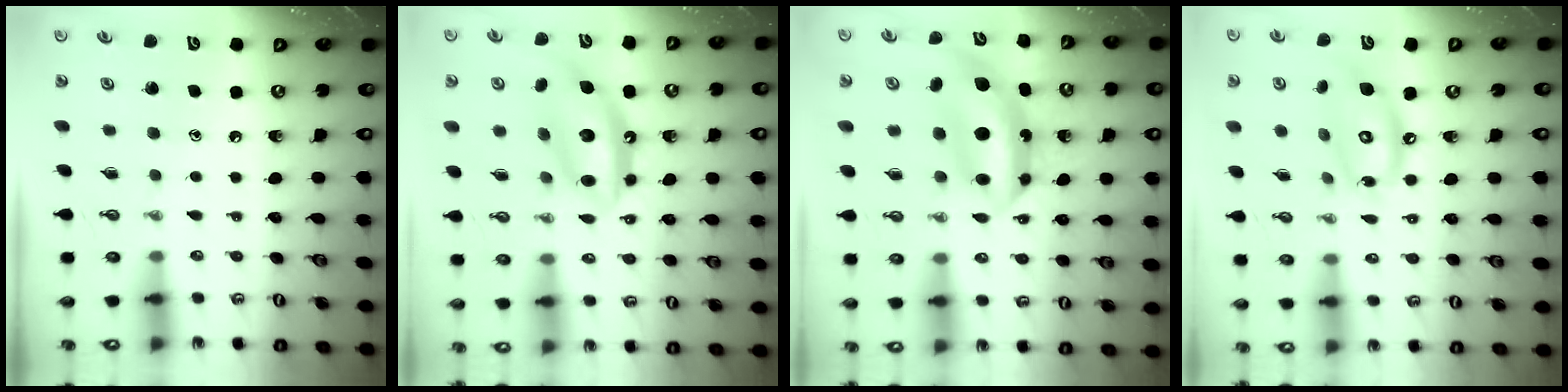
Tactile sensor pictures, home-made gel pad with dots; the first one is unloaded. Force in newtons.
{"total": 12.0, "press": 12.0, "slide": 0.9}
{"total": 8.3, "press": 8.3, "slide": 0.2}
{"total": 13.2, "press": 13.2, "slide": 1.5}